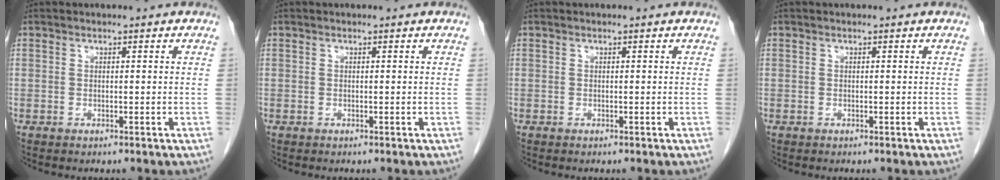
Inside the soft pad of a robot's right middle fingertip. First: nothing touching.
{"total": 0.0}
{"total": 0.0}
{"total": 0.0}